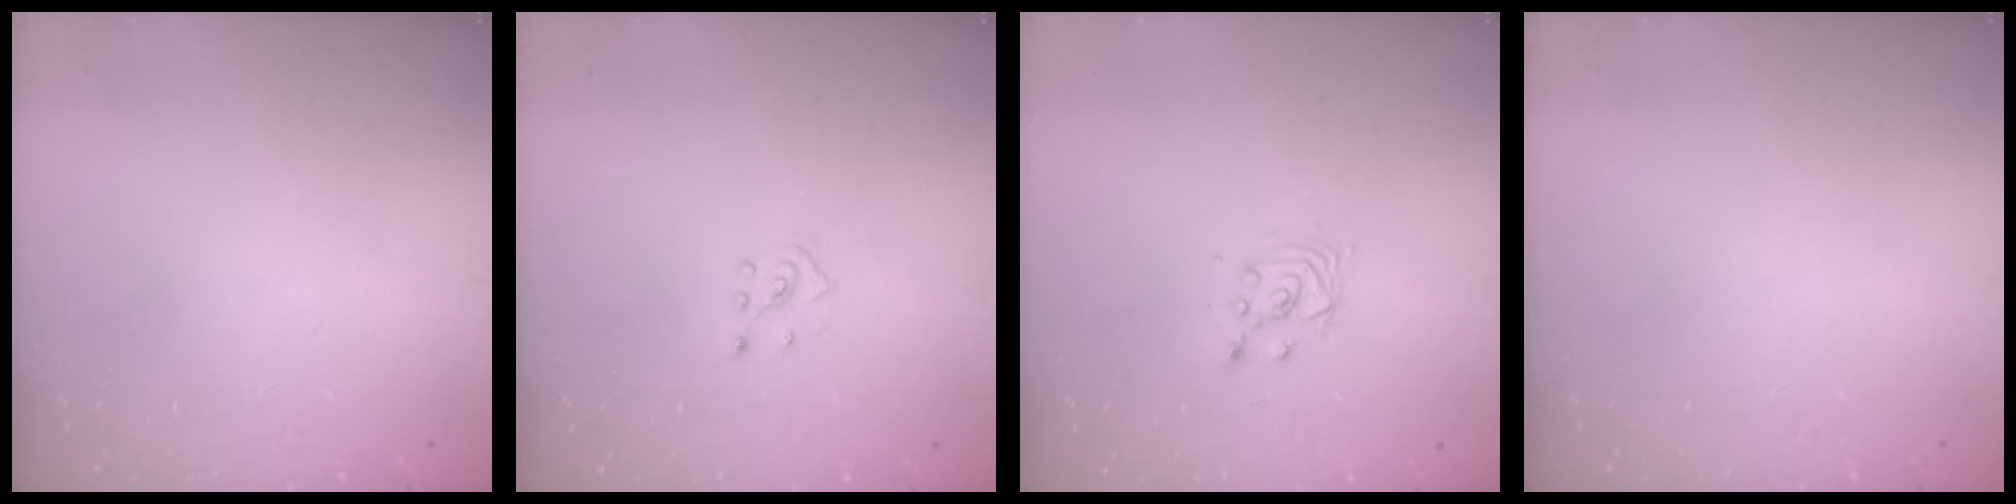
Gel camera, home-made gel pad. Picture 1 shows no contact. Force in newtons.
{"total": 2.5, "press": 2.4, "slide": 0.7}
{"total": 2.9, "press": 2.9, "slide": 0.1}
{"total": 0.0}